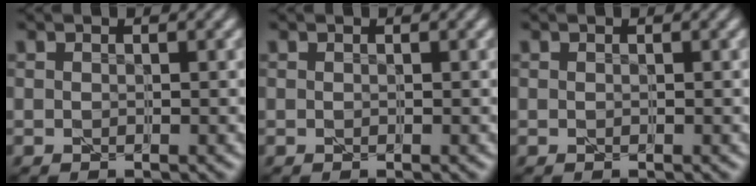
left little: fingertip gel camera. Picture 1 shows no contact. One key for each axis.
{"total": 0.0}
{"total": 0.0}